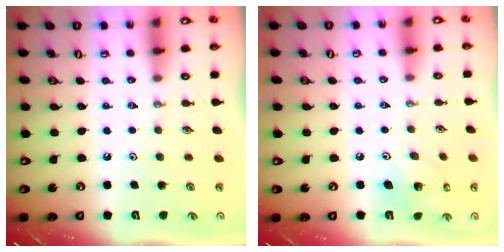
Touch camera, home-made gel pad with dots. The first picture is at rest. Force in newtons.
{"total": 7.4, "press": 7.0, "slide": 2.5}